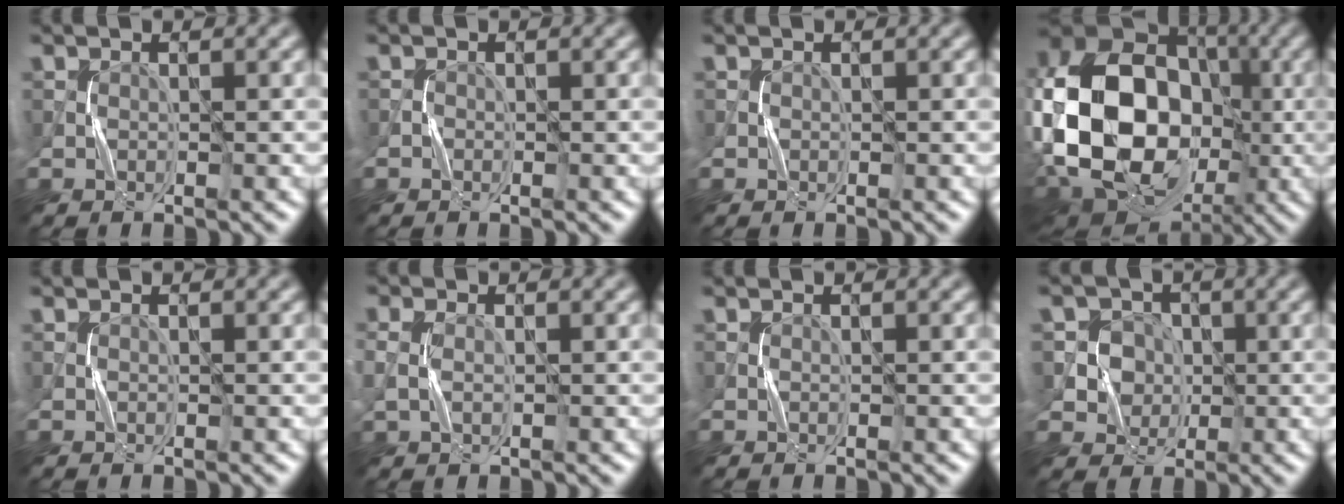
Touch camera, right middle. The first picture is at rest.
{"total": 0.7, "force": [-0.6, 0.3, -0.2], "torque": [0.005, 0.001, -0.010]}
{"total": 0.0}
{"total": 17.9, "force": [-3.2, 13.1, 11.8], "torque": [-0.217, 0.002, -0.062]}
{"total": 0.0}
{"total": 0.9, "force": [-0.6, -0.5, -0.3], "torque": [0.009, -0.001, -0.010]}
{"total": 0.0}
{"total": 6.9, "force": [0.8, 6.2, 2.8], "torque": [-0.059, 0.030, 0.001]}